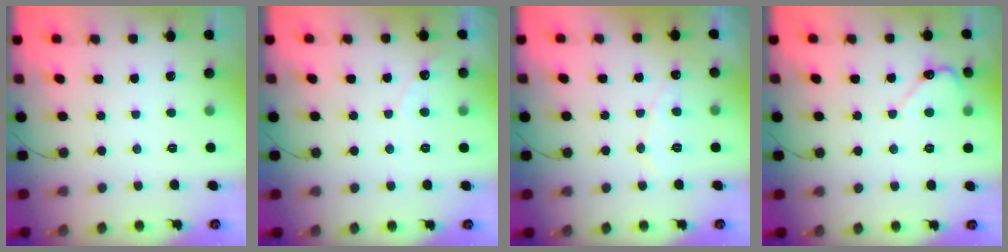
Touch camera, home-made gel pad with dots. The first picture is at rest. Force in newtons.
{"total": 2.5, "press": 2.5, "slide": 0.1}
{"total": 5.7, "press": 5.7, "slide": 0.4}
{"total": 4.1, "press": 4.1, "slide": 0.4}